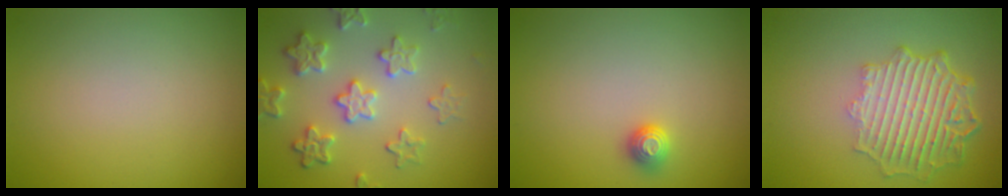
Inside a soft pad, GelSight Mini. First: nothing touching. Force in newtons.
{"total": 4.8, "press": 4.1, "slide": 2.5}
{"total": 1.1, "press": 1.1, "slide": 0.4}
{"total": 6.4, "press": 4.9, "slide": 4.2}